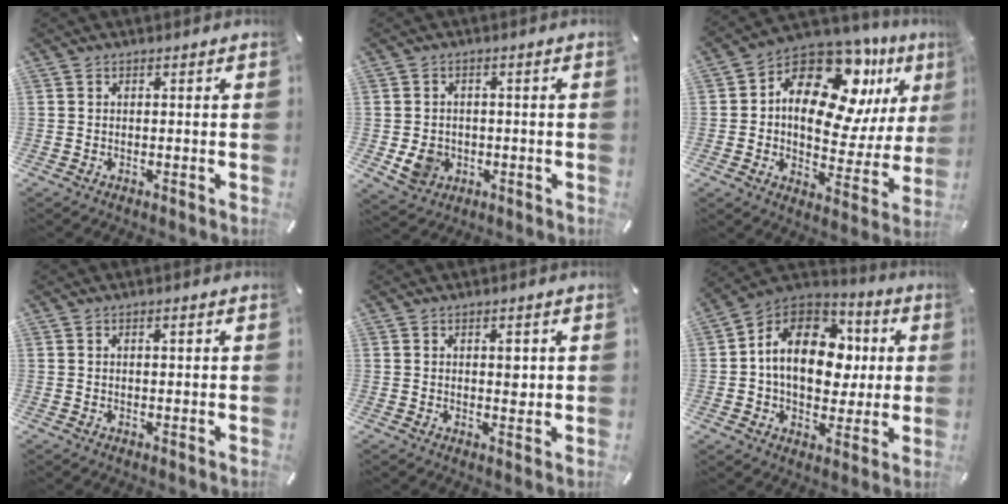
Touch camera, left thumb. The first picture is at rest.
{"total": 6.3, "force": [-1.2, 5.6, 2.5], "torque": [-0.049, 0.004, -0.020]}
{"total": 18.0, "force": [8.3, 11.4, 11.2], "torque": [-0.157, -0.063, 0.142]}
{"total": 1.0, "force": [0.3, 0.3, 0.9], "torque": [-0.017, 0.003, 0.004]}
{"total": 3.1, "force": [0.7, 1.8, 2.3], "torque": [-0.024, -0.004, 0.006]}
{"total": 16.6, "force": [1.4, 12.6, 10.8], "torque": [-0.193, 0.002, 0.025]}